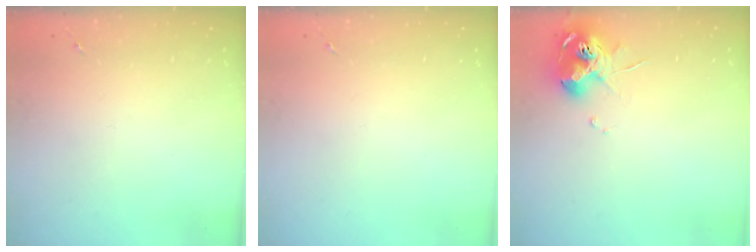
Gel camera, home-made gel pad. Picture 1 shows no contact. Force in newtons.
{"total": 0.0}
{"total": 10.5, "press": 10.4, "slide": 1.3}